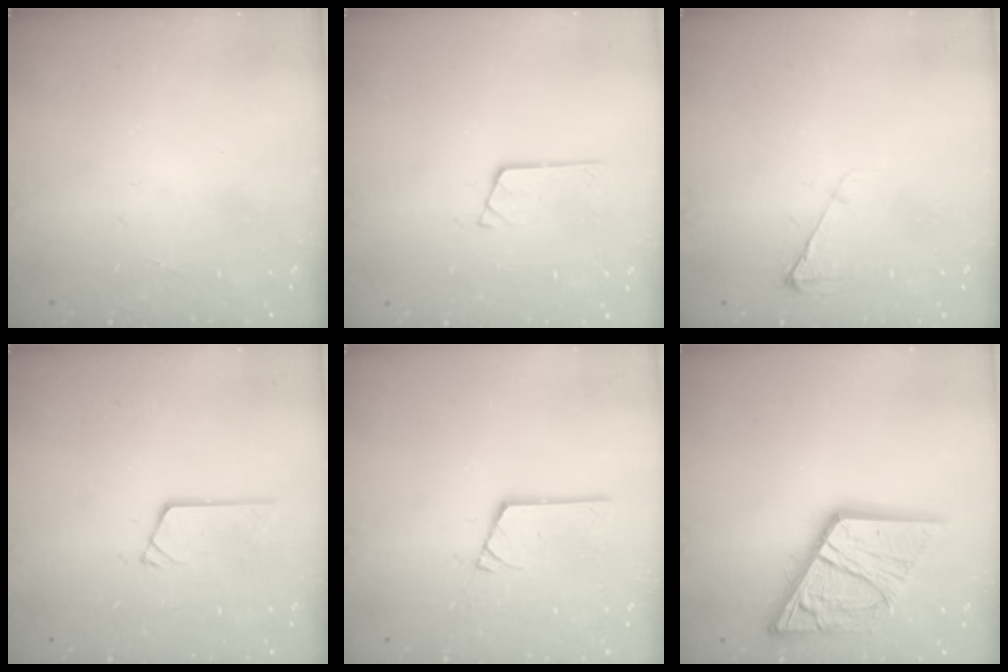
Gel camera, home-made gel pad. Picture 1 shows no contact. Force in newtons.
{"total": 3.4, "press": 3.4, "slide": 0.4}
{"total": 4.9, "press": 4.8, "slide": 0.9}
{"total": 4.3, "press": 4.3, "slide": 0.4}
{"total": 6.5, "press": 6.4, "slide": 0.5}
{"total": 19.4, "press": 19.3, "slide": 2.2}